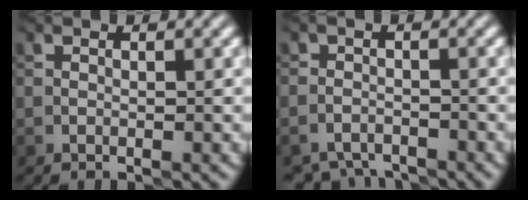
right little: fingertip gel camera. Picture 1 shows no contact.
{"total": 4.4, "force": [-4.1, 1.4, 0.5], "torque": [-0.003, -0.014, -0.076]}